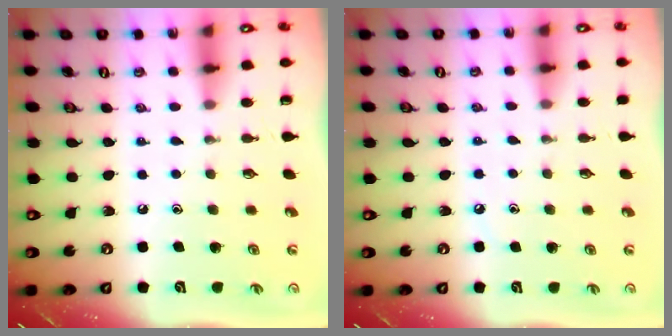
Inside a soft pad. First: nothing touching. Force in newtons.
{"total": 3.6, "press": 3.5, "slide": 0.6}